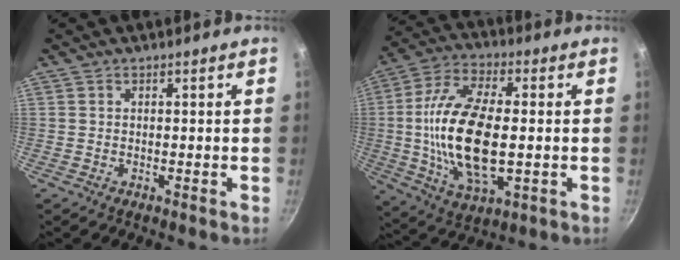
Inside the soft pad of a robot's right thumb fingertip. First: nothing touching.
{"total": 19.5, "force": [-0.6, 9.2, 17.2], "torque": [-0.336, 0.006, -0.016]}